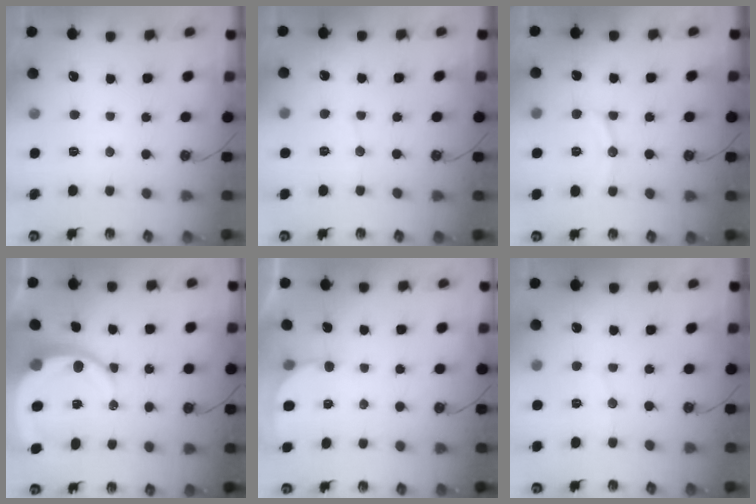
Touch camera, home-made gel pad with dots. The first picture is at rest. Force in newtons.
{"total": 2.9, "press": 2.9, "slide": 0.3}
{"total": 9.9, "press": 9.9, "slide": 1.0}
{"total": 11.2, "press": 11.1, "slide": 1.3}
{"total": 3.4, "press": 3.4, "slide": 0.3}
{"total": 4.5, "press": 4.4, "slide": 0.9}